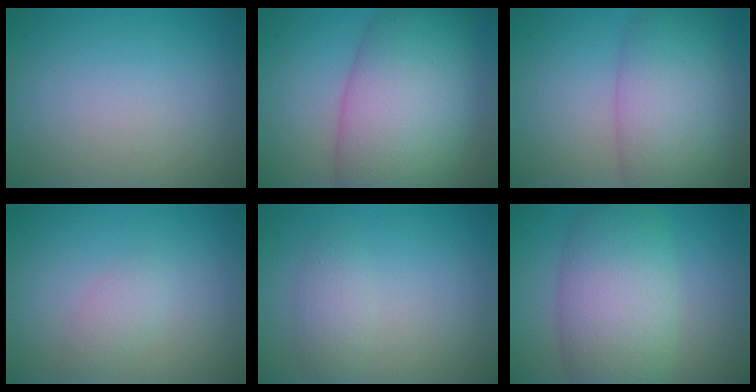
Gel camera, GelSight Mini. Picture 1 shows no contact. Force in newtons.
{"total": 11.9, "press": 11.9, "slide": 0.2}
{"total": 8.2, "press": 8.2, "slide": 0.3}
{"total": 1.5, "press": 1.5, "slide": 0.1}
{"total": 1.8, "press": 1.8, "slide": 0.1}
{"total": 8.4, "press": 8.4, "slide": 0.4}